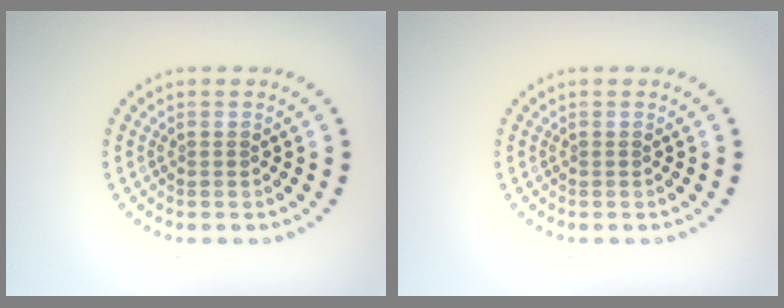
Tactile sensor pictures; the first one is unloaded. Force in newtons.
{"total": 0.0}